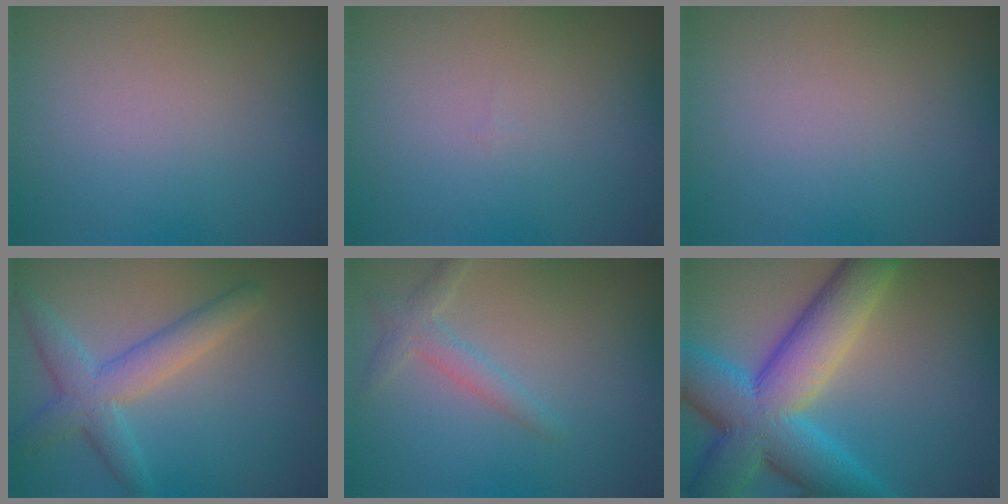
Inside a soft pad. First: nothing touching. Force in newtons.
{"total": 0.0}
{"total": 0.0}
{"total": 4.3, "press": 4.3, "slide": 0.1}
{"total": 1.9, "press": 1.9, "slide": 0.1}
{"total": 11.6, "press": 11.6, "slide": 0.1}